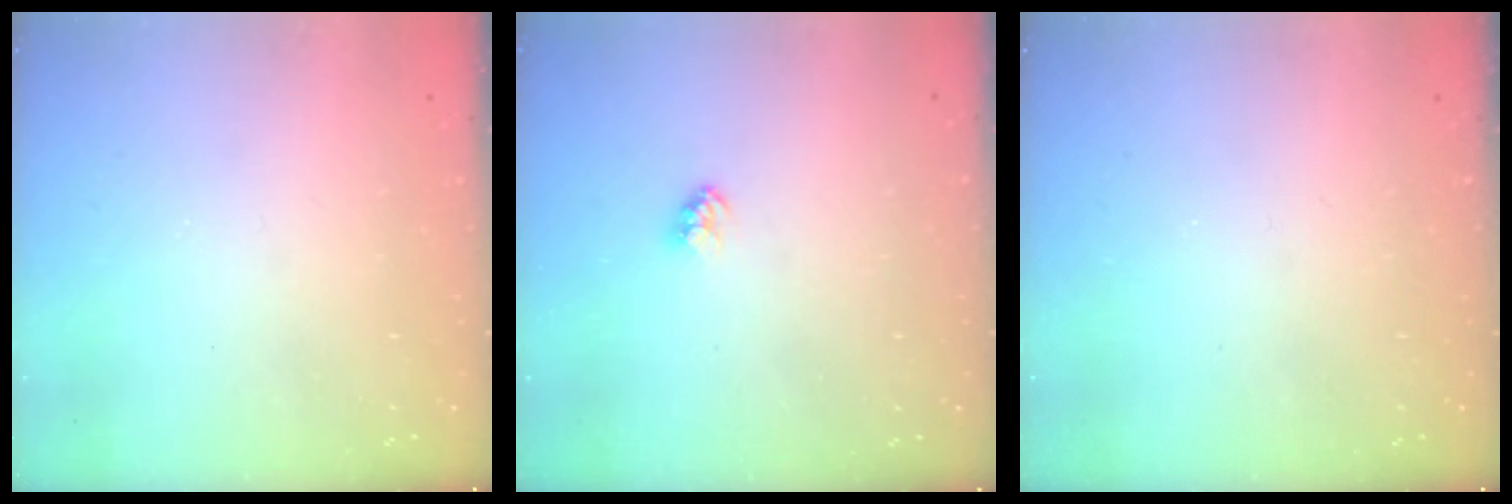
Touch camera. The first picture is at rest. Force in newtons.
{"total": 2.4, "press": 2.4, "slide": 0.1}
{"total": 0.0}